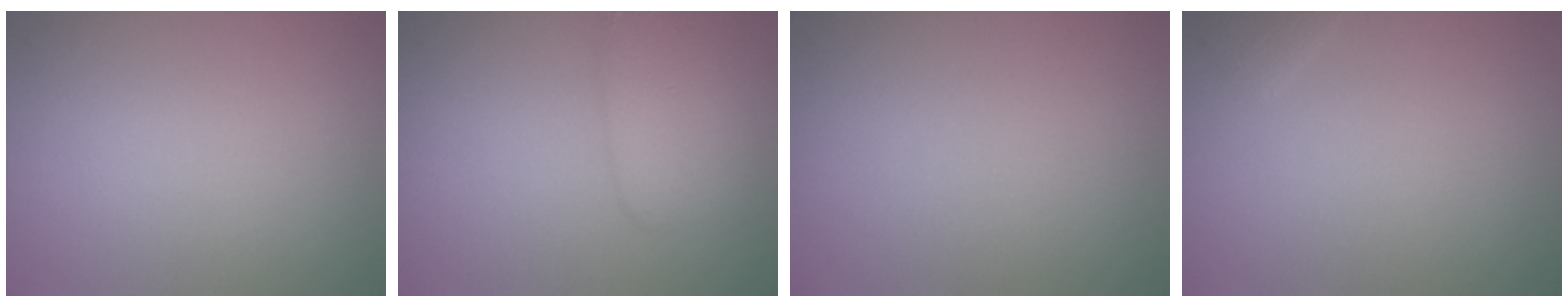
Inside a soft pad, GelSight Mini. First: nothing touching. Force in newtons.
{"total": 2.8, "press": 2.8, "slide": 0.1}
{"total": 0.0}
{"total": 0.6, "press": 0.6, "slide": 0.1}